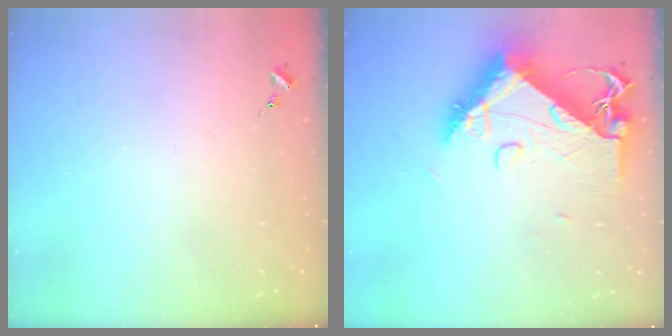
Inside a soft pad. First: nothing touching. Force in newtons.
{"total": 15.2, "press": 15.1, "slide": 1.3}